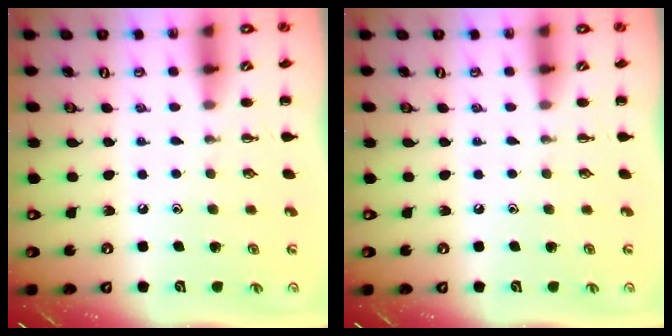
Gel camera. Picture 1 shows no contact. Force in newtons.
{"total": 0.0}